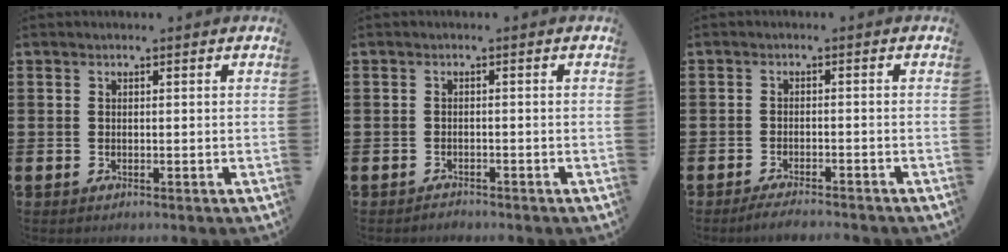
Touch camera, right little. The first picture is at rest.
{"total": 0.9, "force": [-0.9, 0.1, 0.0], "torque": [-0.003, 0.000, -0.019]}
{"total": 1.9, "force": [-1.8, 0.0, 0.7], "torque": [-0.013, 0.004, -0.034]}